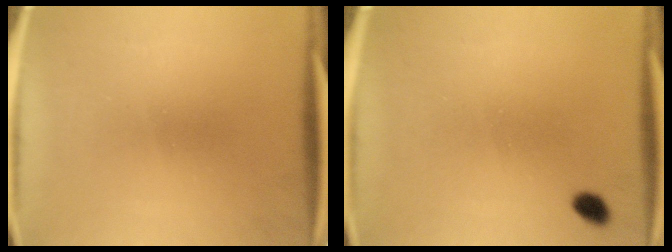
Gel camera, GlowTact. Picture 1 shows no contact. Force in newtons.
{"total": 1.9}